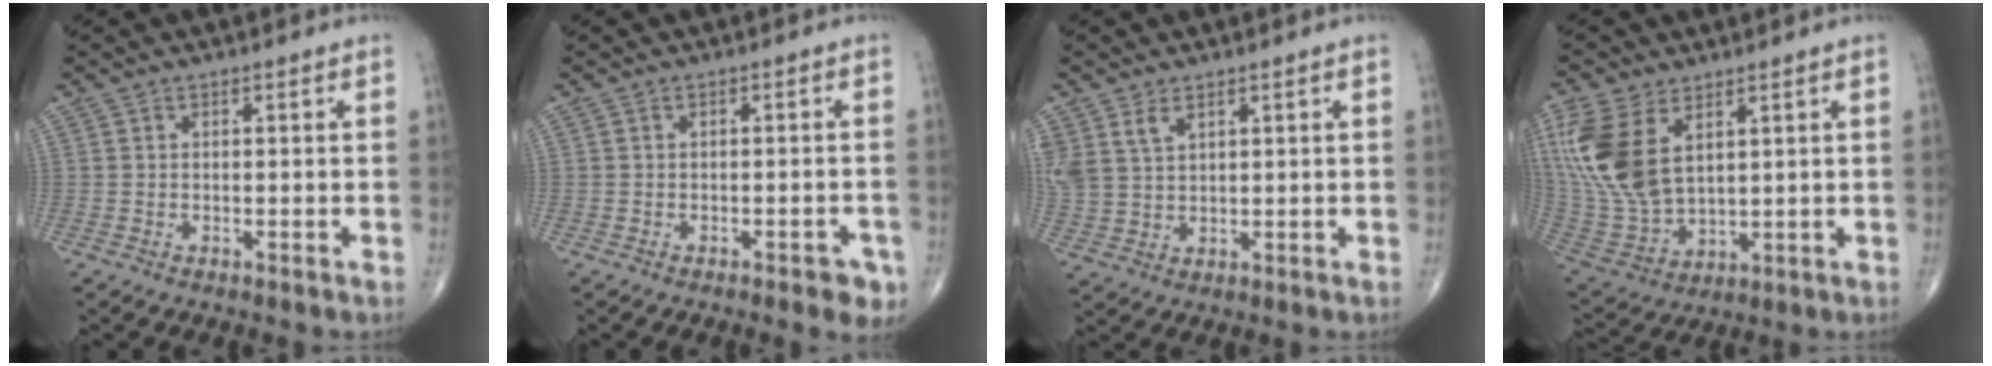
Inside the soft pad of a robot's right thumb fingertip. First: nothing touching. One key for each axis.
{"total": 4.1, "fx": -2.4, "fy": 1.6, "fz": 2.9, "tx": -0.021, "ty": 0.009, "tz": -0.027}
{"total": 6.2, "fx": 3.4, "fy": 3.7, "fz": 3.7, "tx": -0.079, "ty": -0.005, "tz": 0.081}
{"total": 16.7, "fx": 6.2, "fy": 9.6, "fz": 12.2, "tx": -0.270, "ty": -0.023, "tz": 0.135}